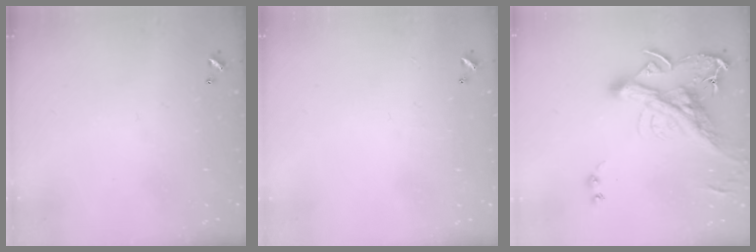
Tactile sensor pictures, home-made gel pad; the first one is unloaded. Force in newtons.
{"total": 0.6, "press": 0.2, "slide": 0.6}
{"total": 8.1, "press": 7.8, "slide": 2.3}